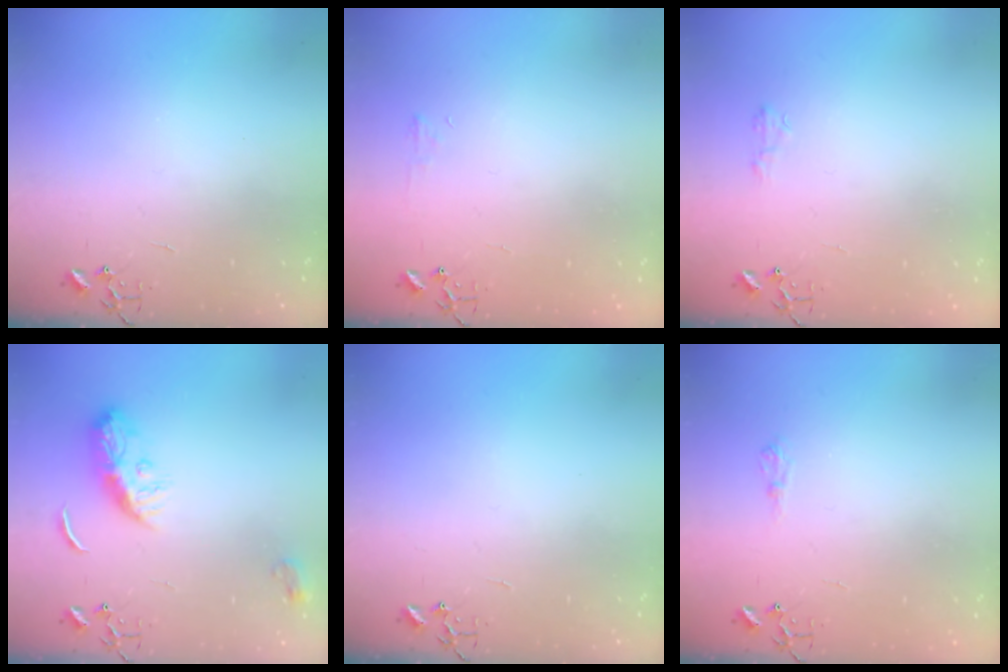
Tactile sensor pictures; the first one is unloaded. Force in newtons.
{"total": 4.8, "press": 4.7, "slide": 0.7}
{"total": 5.2, "press": 5.2, "slide": 0.7}
{"total": 10.9, "press": 10.9, "slide": 0.7}
{"total": 0.0}
{"total": 5.8, "press": 5.8, "slide": 0.7}